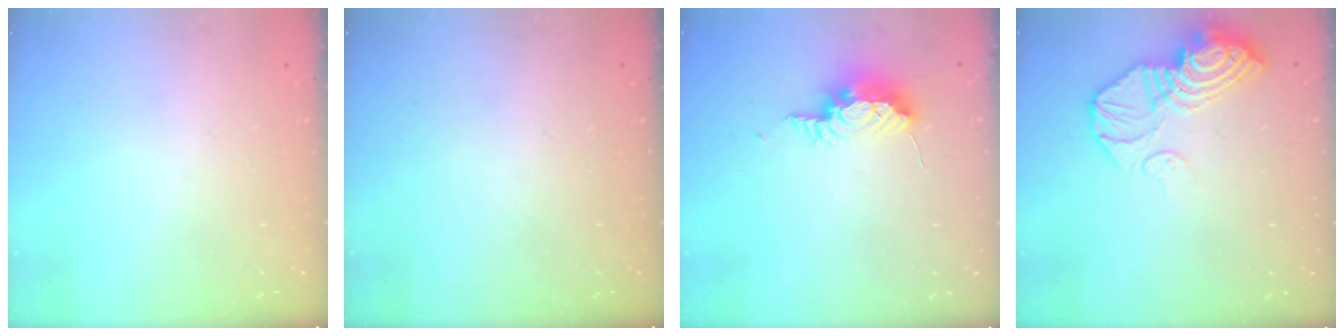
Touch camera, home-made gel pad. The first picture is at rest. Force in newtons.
{"total": 0.0}
{"total": 15.6, "press": 10.8, "slide": 11.3}
{"total": 16.7, "press": 16.6, "slide": 2.0}